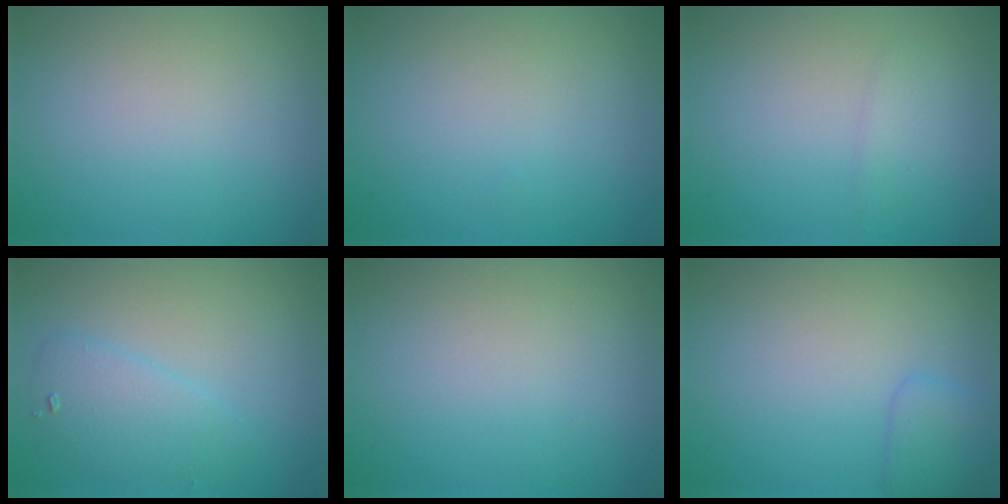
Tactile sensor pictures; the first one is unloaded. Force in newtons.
{"total": 0.0}
{"total": 1.1, "press": 1.1, "slide": 0.1}
{"total": 2.6, "press": 2.6, "slide": 0.2}
{"total": 0.0}
{"total": 1.6, "press": 1.6, "slide": 0.1}